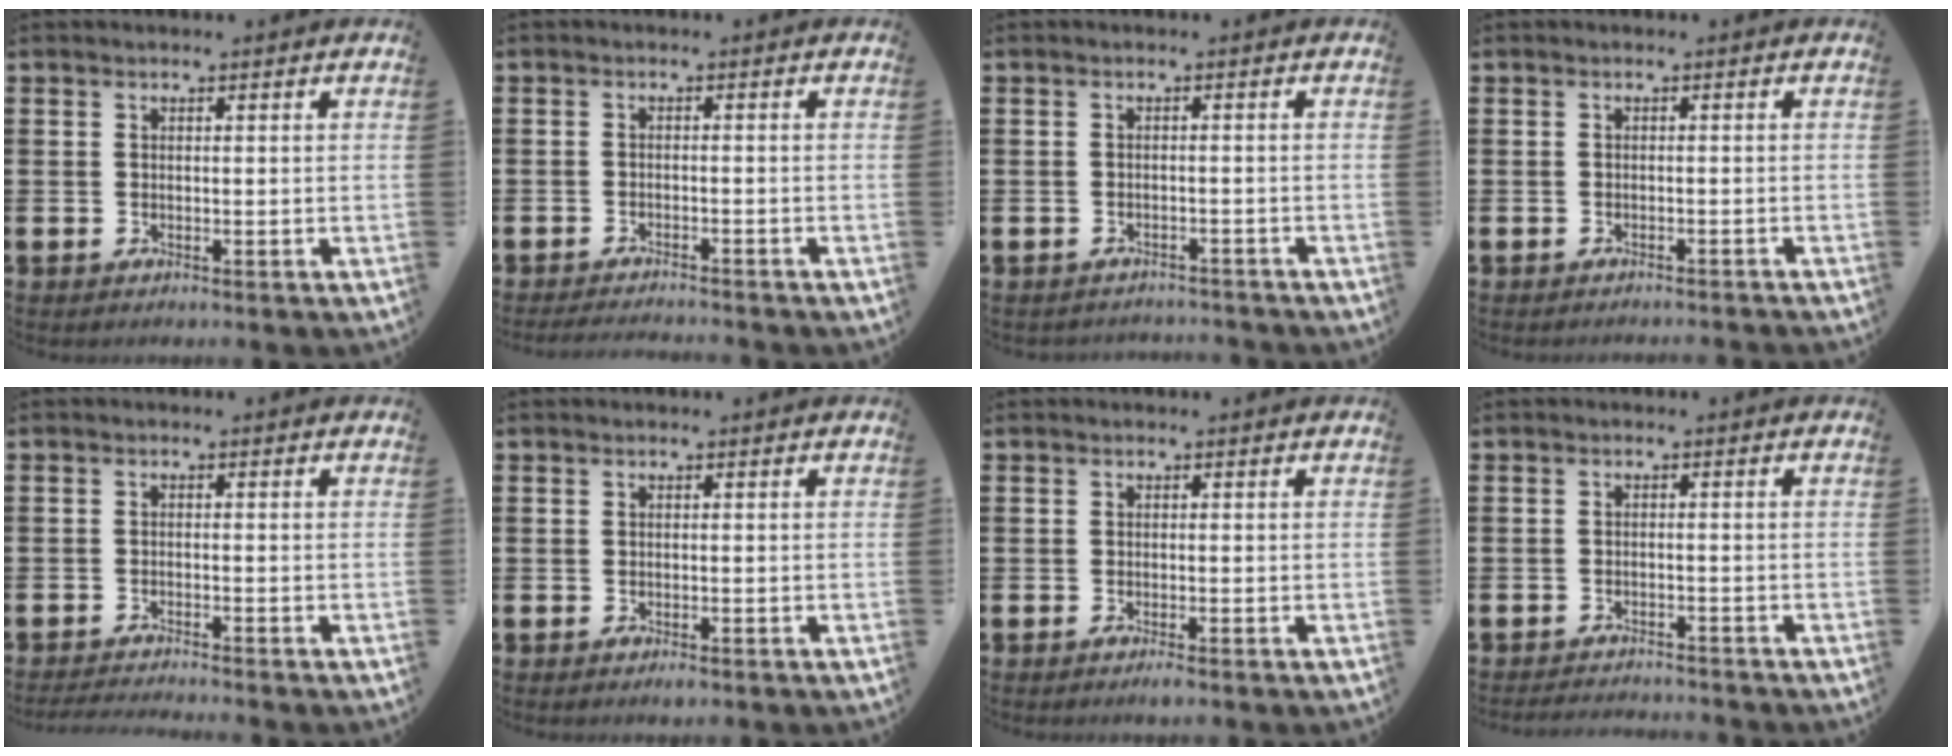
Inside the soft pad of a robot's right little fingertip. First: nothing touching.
{"total": 1.4, "force": [-1.4, -0.1, 0.2], "torque": [-0.005, 0.001, -0.028]}
{"total": 1.1, "force": [-1.1, 0.0, -0.1], "torque": [-0.003, 0.003, -0.025]}
{"total": 0.6, "force": [-0.6, -0.1, 0.0], "torque": [0.000, 0.000, -0.013]}
{"total": 1.3, "force": [-1.3, -0.2, 0.3], "torque": [-0.004, 0.001, -0.025]}
{"total": 0.5, "force": [-0.2, 0.3, 0.4], "torque": [-0.009, 0.000, -0.005]}
{"total": 0.9, "force": [-0.5, 0.1, 0.7], "torque": [-0.013, -0.003, -0.010]}
{"total": 1.5, "force": [-1.5, 0.0, 0.0], "torque": [-0.003, 0.004, -0.032]}